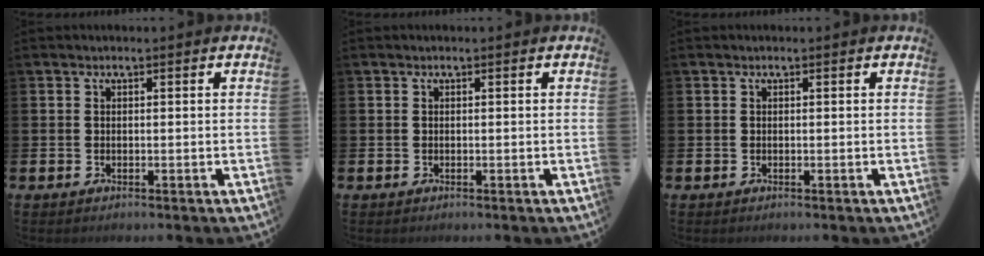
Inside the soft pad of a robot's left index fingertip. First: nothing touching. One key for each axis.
{"total": 0.0}
{"total": 0.0}